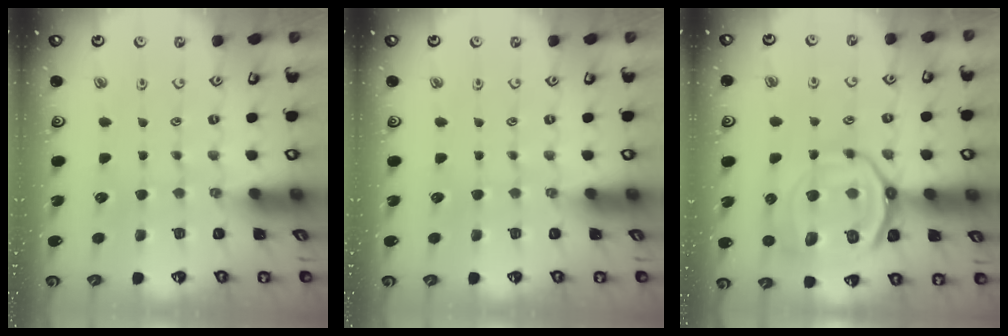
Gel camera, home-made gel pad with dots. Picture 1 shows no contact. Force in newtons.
{"total": 0.0}
{"total": 17.7, "press": 17.6, "slide": 1.8}